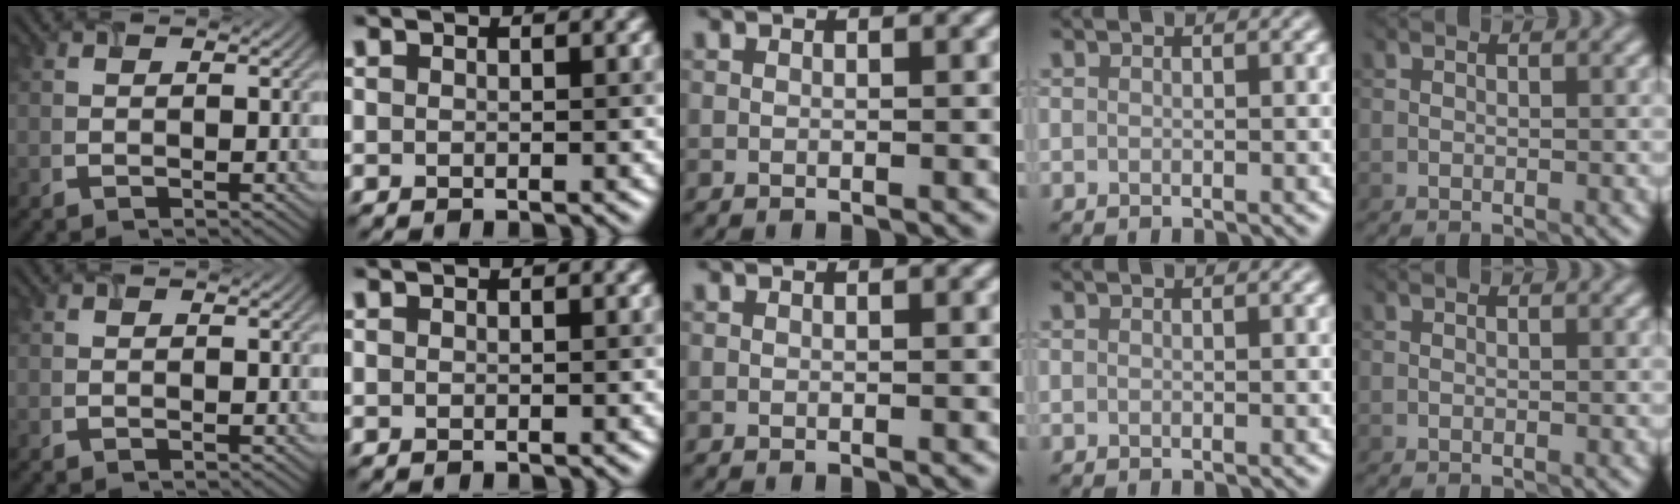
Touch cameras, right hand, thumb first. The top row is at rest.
{}